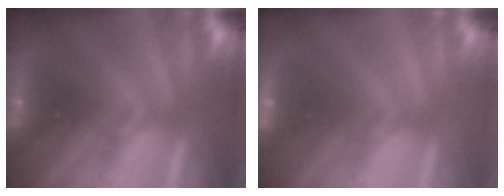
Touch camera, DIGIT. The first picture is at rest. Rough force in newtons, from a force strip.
{"total": 2.0}